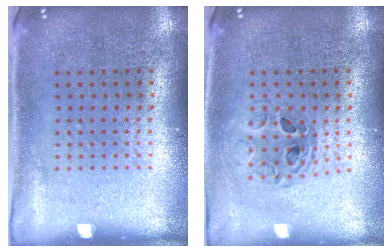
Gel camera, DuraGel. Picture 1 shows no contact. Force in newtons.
{"total": 0.7, "press": 0.7, "slide": 0.1}